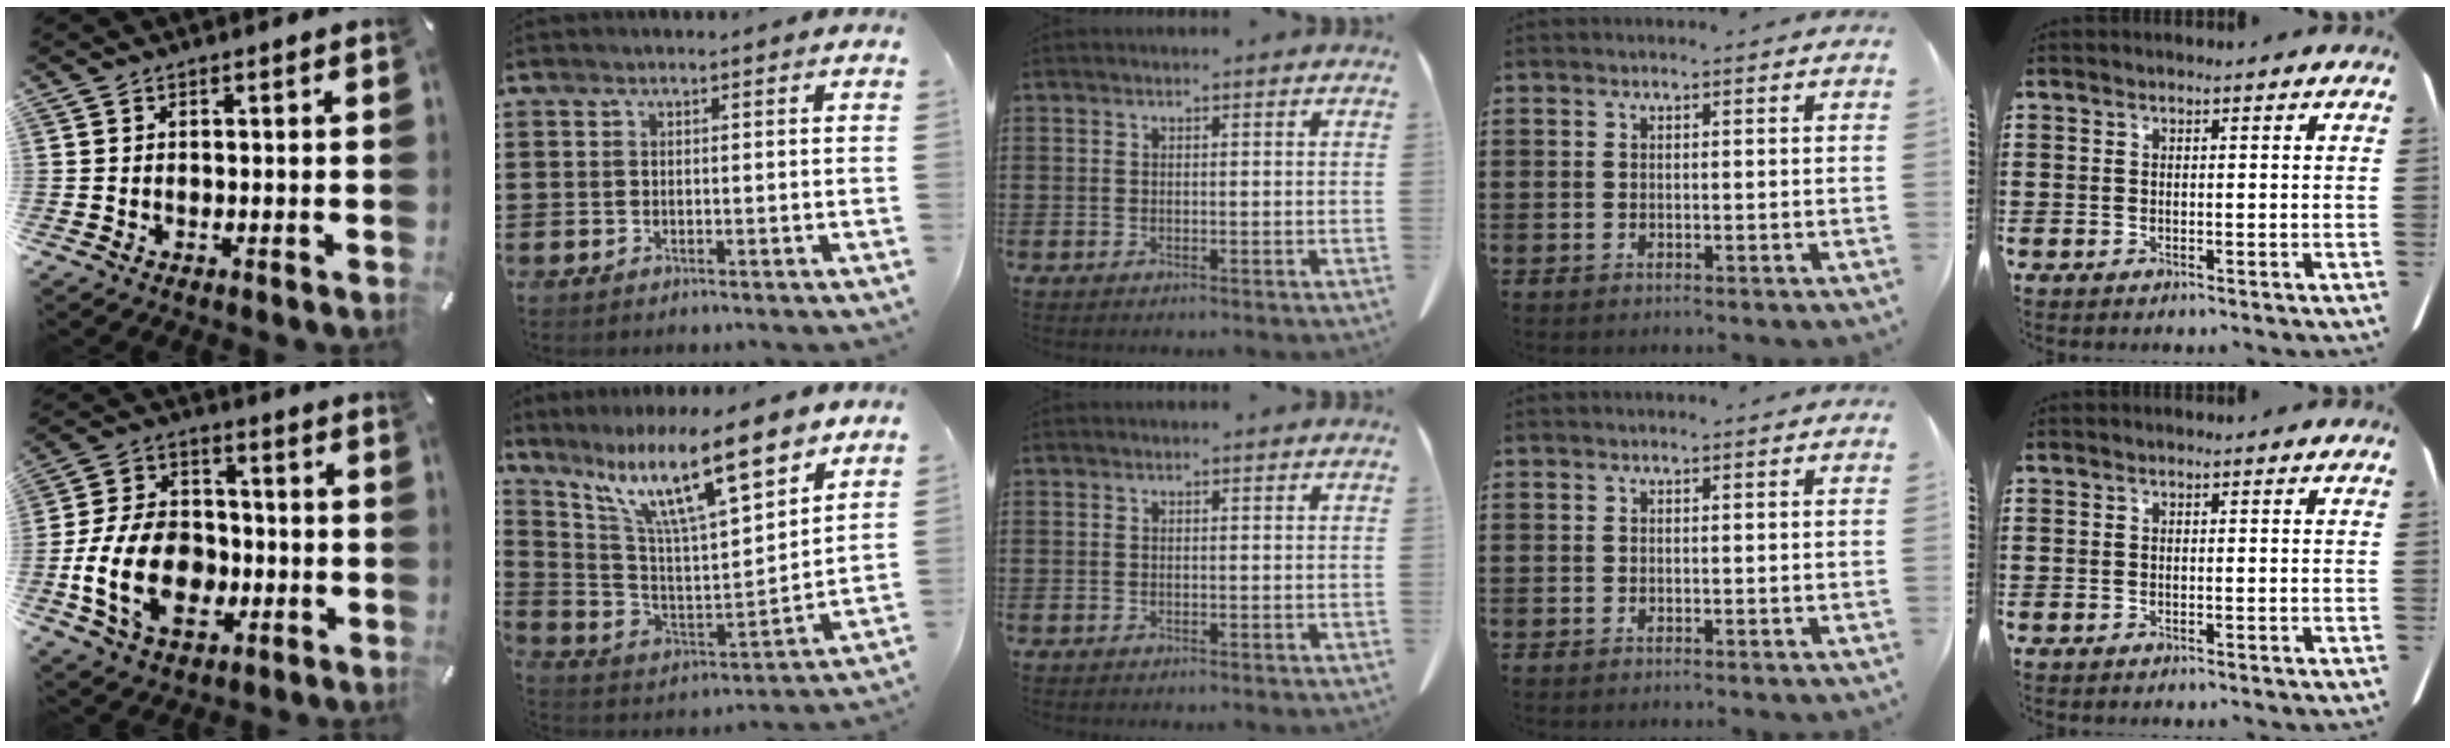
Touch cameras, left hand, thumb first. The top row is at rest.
{"thumb": {"total": 17.2, "force": [-4.6, 12.3, 11.2], "torque": [-0.241, 0.022, -0.082]}, "index": {"total": 14.8, "force": [9.7, 3.4, 10.6], "torque": [-0.207, -0.048, 0.161]}}